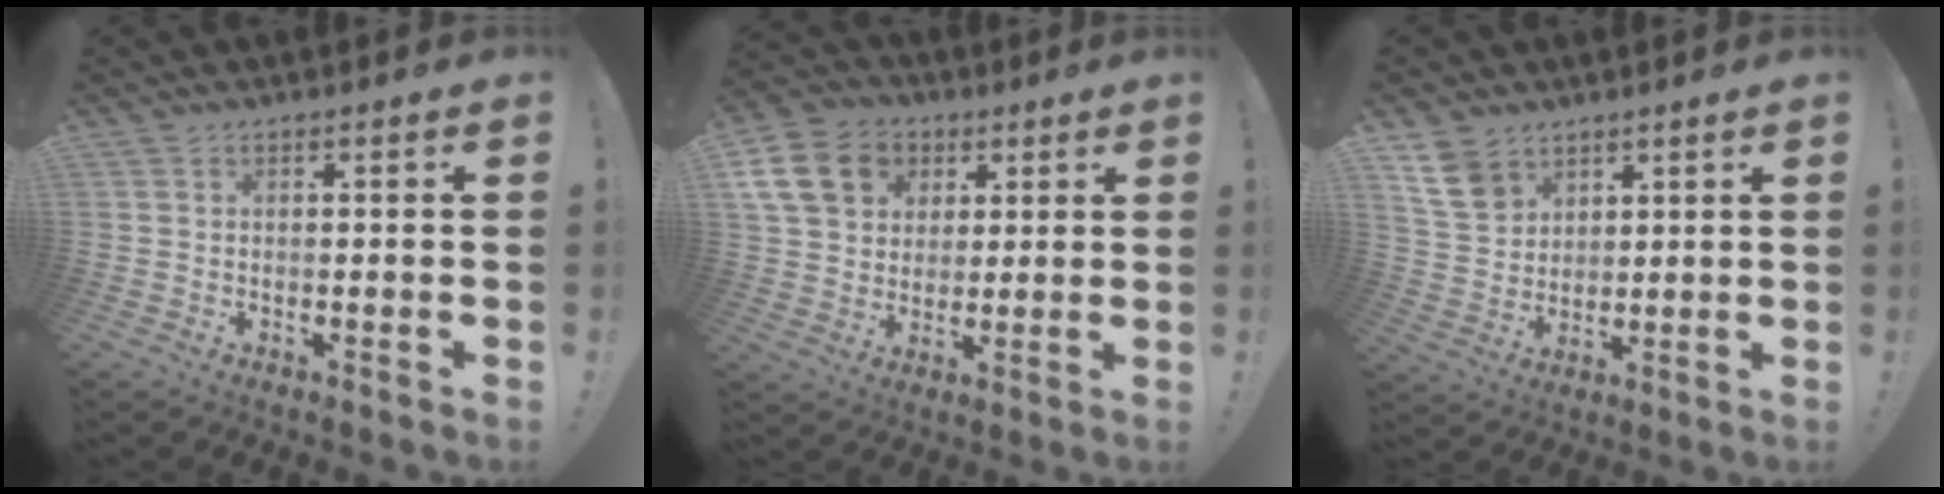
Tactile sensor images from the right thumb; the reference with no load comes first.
{"total": 16.1, "force": [5.4, 13.2, 7.4], "torque": [-0.108, -0.014, 0.115]}
{"total": 10.9, "force": [6.4, 7.9, 3.8], "torque": [-0.061, -0.031, 0.130]}